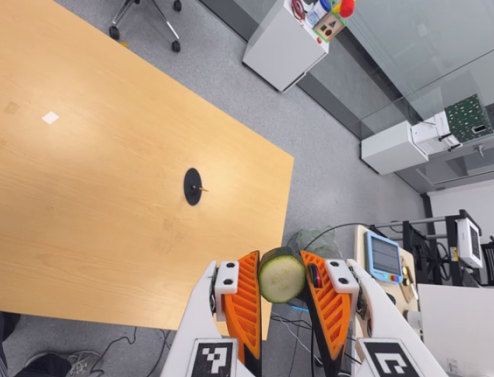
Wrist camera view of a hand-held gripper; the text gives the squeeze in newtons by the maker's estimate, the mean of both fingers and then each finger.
{"total": 8.0, "left": 7.8, "right": 8.1}